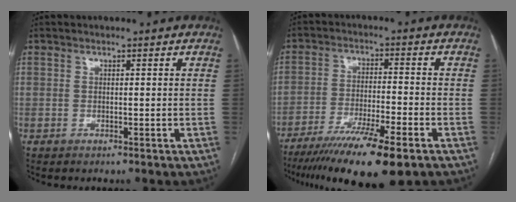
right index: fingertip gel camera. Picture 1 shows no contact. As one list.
[{"total": 15.0, "force": [-10.4, 1.4, 10.6], "torque": [-0.177, -0.037, -0.171]}]